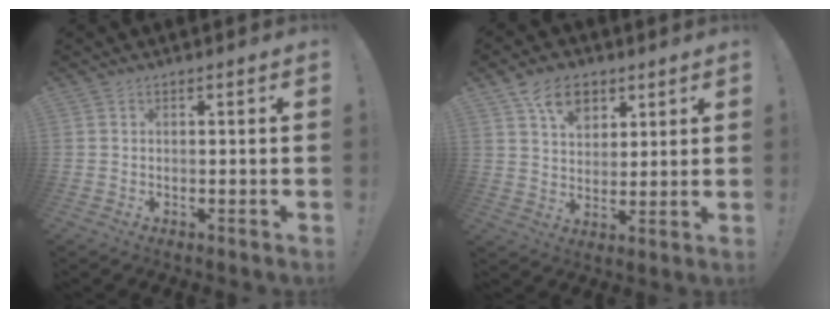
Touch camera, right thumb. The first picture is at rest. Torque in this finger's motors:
{"motor_torque": [0.06, 0.31, 0.54, 0.78, 0.09]}